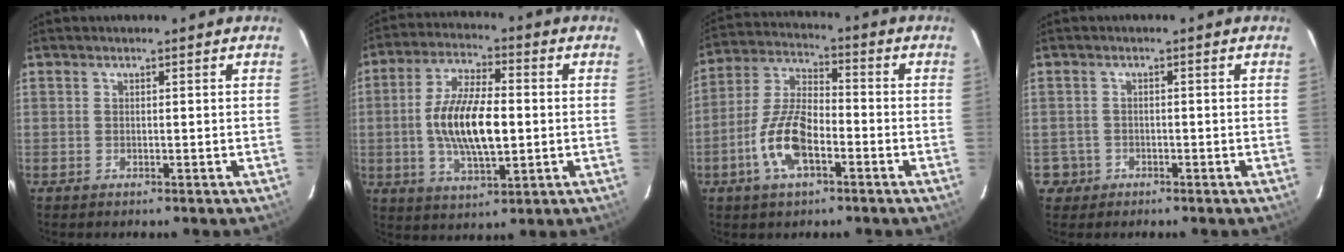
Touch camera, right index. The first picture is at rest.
{"total": 13.5, "force": [-0.8, 5.4, 12.3], "torque": [-0.240, 0.002, -0.015]}
{"total": 11.4, "force": [-4.6, 5.0, 9.2], "torque": [-0.198, 0.005, -0.089]}
{"total": 3.2, "force": [-1.1, 3.0, 0.1], "torque": [-0.008, 0.015, -0.015]}